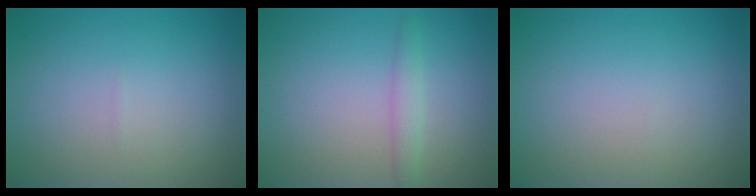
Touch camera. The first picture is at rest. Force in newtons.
{"total": 1.4, "press": 1.4, "slide": 0.0}
{"total": 0.0}